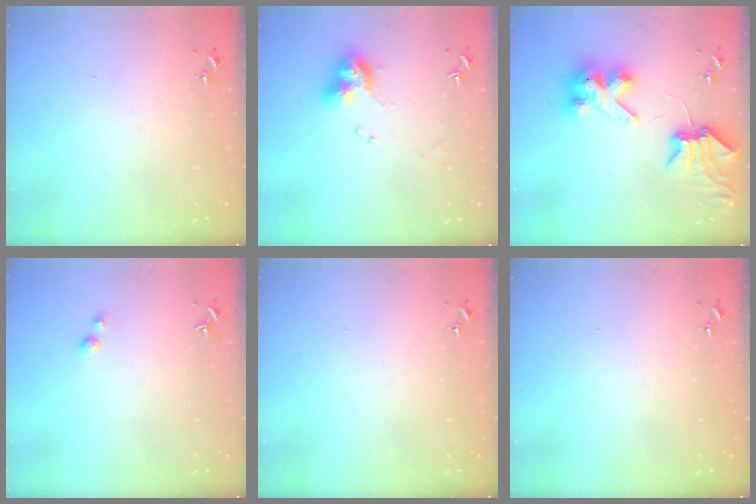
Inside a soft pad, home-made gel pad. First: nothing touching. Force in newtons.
{"total": 10.5, "press": 10.5, "slide": 1.2}
{"total": 10.5, "press": 10.5, "slide": 1.2}
{"total": 3.1, "press": 3.0, "slide": 0.5}
{"total": 0.0}
{"total": 0.0}